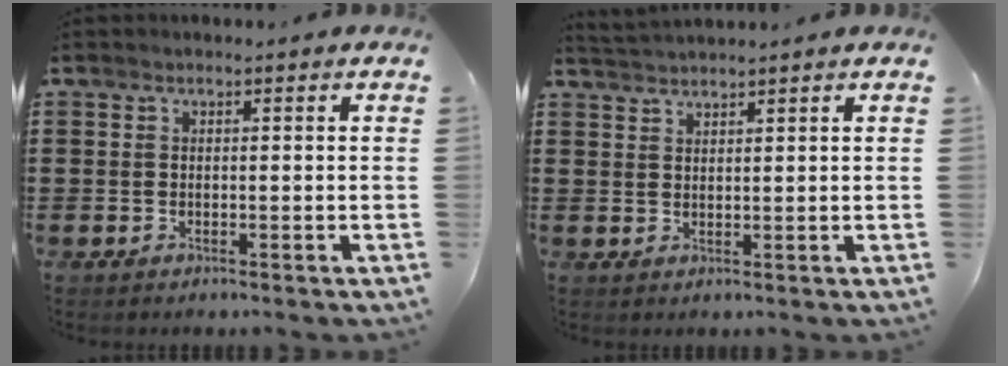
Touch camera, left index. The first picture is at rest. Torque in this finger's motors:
{"motor_torque": [0.07, 0.15, -0.09, 0.03]}